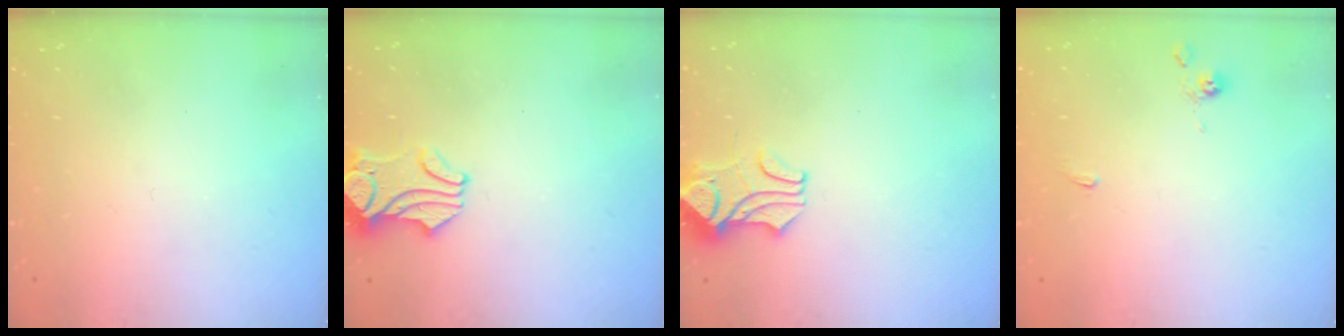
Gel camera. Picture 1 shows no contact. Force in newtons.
{"total": 3.0, "press": 2.8, "slide": 0.9}
{"total": 1.8, "press": 1.4, "slide": 1.1}
{"total": 0.7, "press": 0.5, "slide": 0.5}